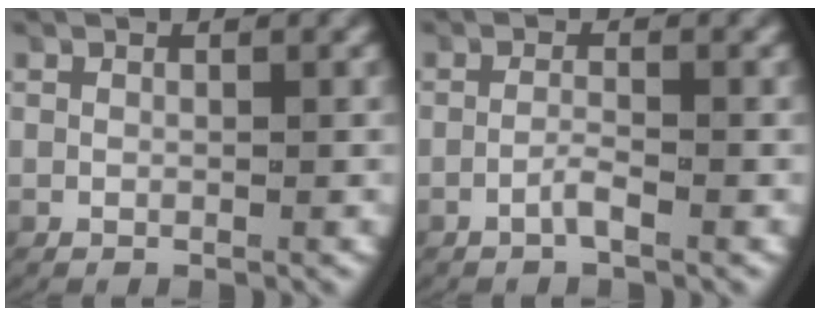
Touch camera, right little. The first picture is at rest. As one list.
[{"total": 1.3, "force": [-1.0, 0.1, 0.8], "torque": [-0.022, -0.003, -0.020]}]